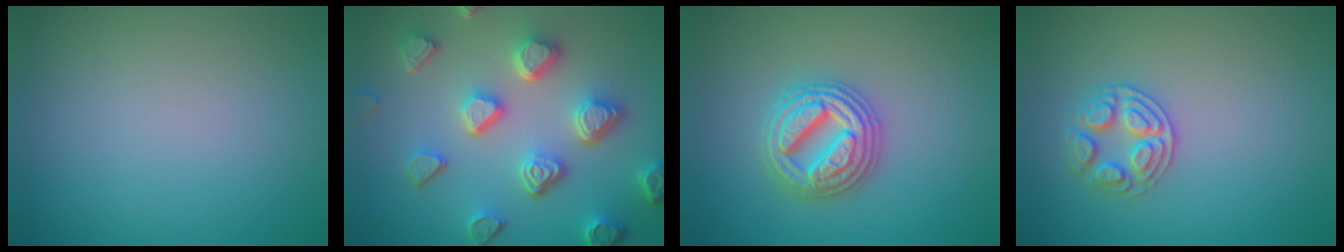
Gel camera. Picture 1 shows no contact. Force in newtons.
{"total": 6.7, "press": 5.3, "slide": 4.0}
{"total": 4.7, "press": 4.6, "slide": 0.8}
{"total": 2.6, "press": 2.6, "slide": 0.4}